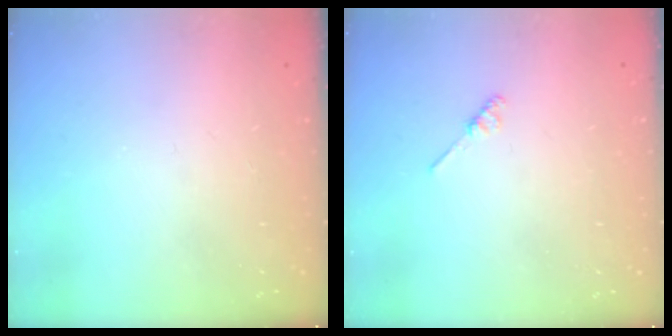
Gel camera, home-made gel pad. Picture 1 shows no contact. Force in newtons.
{"total": 2.1, "press": 2.1, "slide": 0.4}